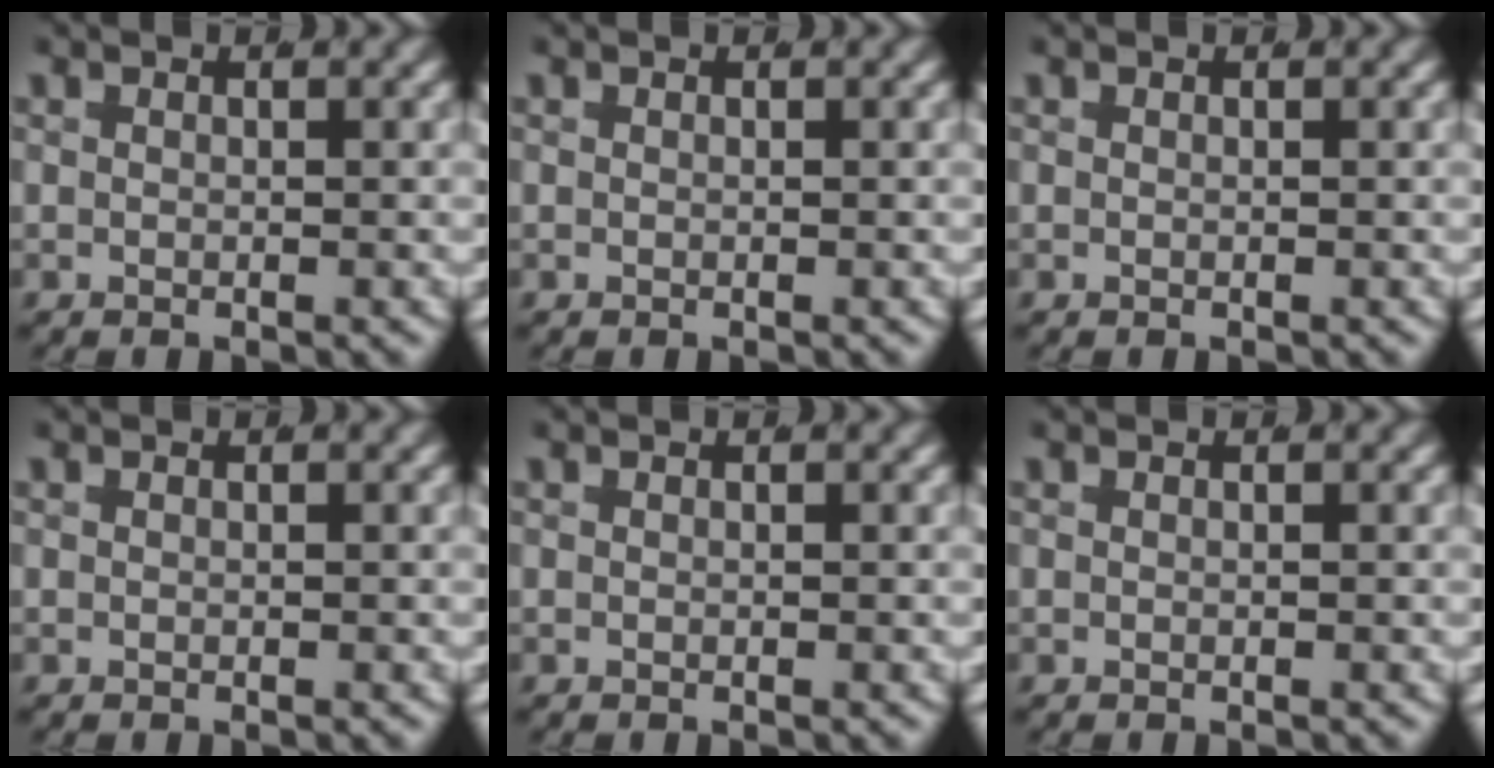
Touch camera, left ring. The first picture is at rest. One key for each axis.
{"total": 0.0}
{"total": 0.0}
{"total": 0.0}
{"total": 0.0}
{"total": 0.0}